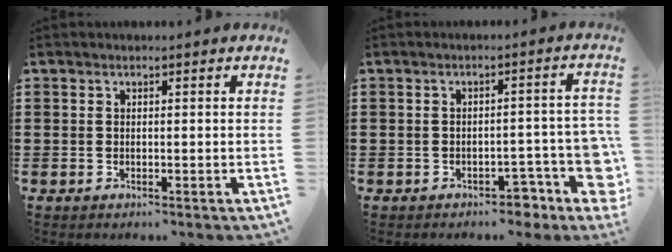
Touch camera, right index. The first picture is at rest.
{"total": 6.4, "force": [-3.6, 2.8, 4.5], "torque": [-0.057, 0.000, -0.064]}